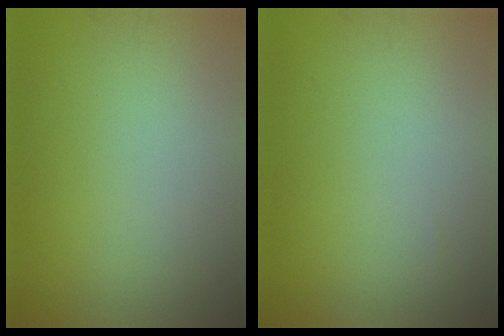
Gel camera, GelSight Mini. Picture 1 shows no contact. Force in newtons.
{"total": 0.0}